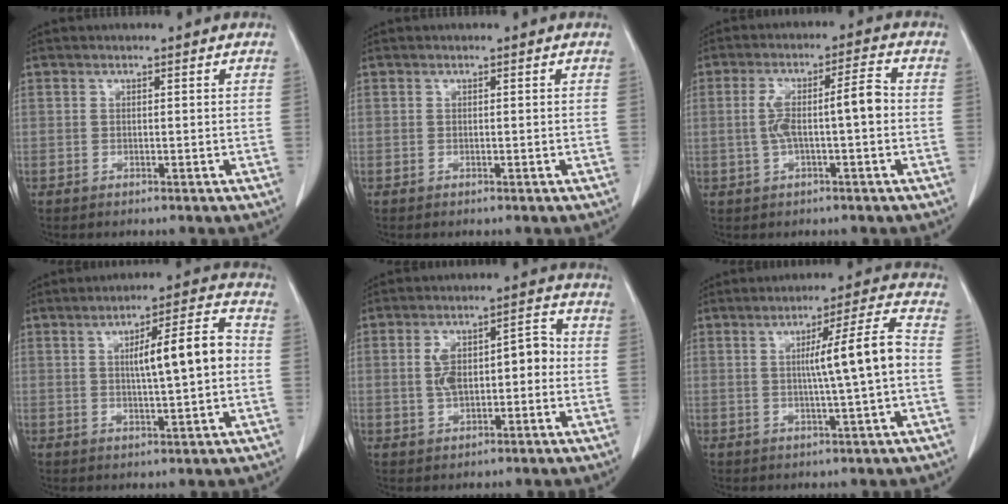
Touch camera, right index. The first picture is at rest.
{"total": 0.0}
{"total": 7.4, "force": [-0.5, 1.2, 7.3], "torque": [-0.137, 0.027, -0.008]}
{"total": 9.5, "force": [0.6, 1.3, 9.4], "torque": [-0.141, 0.021, 0.009]}
{"total": 8.2, "force": [-0.4, 3.8, 7.2], "torque": [-0.125, 0.036, -0.004]}
{"total": 8.6, "force": [-0.1, -0.9, 8.6], "torque": [-0.129, 0.006, -0.001]}